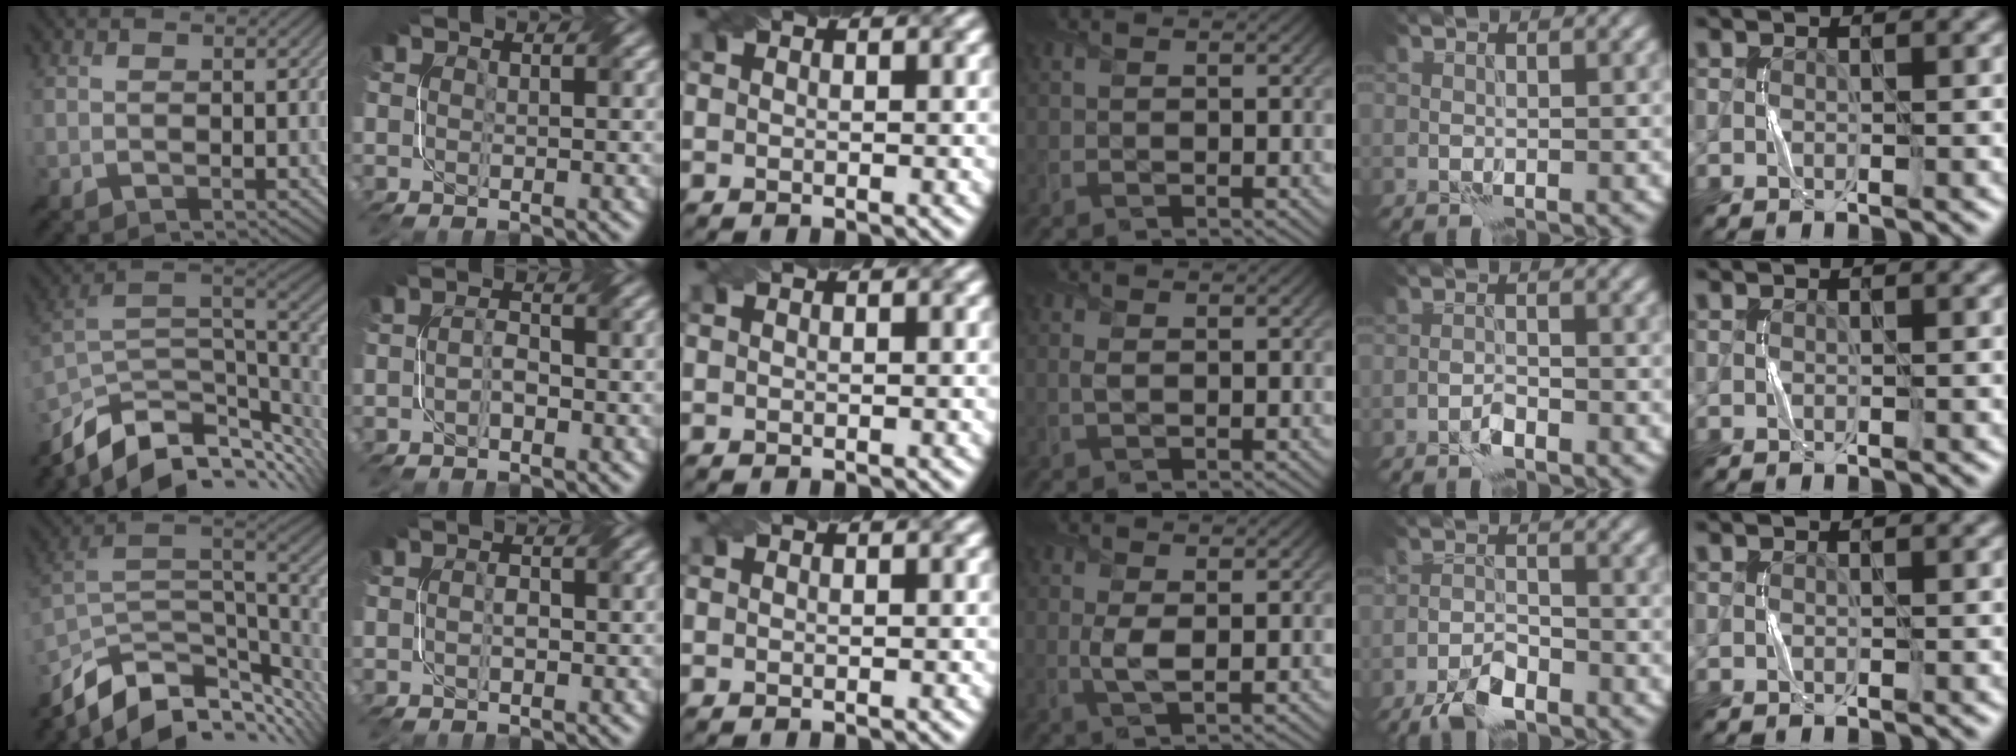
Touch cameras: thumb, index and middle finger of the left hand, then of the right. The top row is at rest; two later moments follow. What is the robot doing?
{"motion": "twist", "object": "screw"}